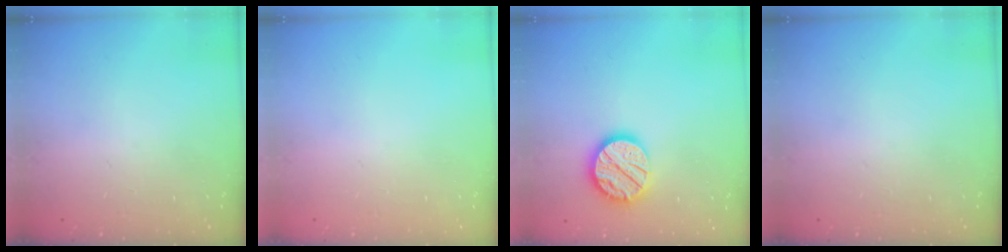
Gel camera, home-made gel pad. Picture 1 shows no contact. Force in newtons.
{"total": 0.0}
{"total": 14.8, "press": 14.8, "slide": 0.9}
{"total": 0.0}